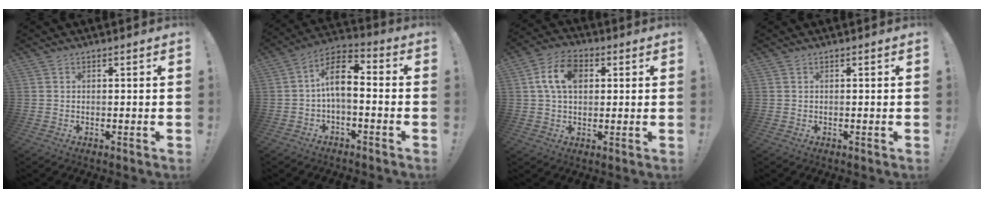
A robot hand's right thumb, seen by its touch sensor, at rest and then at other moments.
{"total": 10.1, "force": [-0.1, 5.1, 8.7], "torque": [-0.151, 0.006, -0.002]}
{"total": 11.0, "force": [2.9, 7.4, 7.5], "torque": [-0.134, 0.015, 0.055]}
{"total": 0.0}